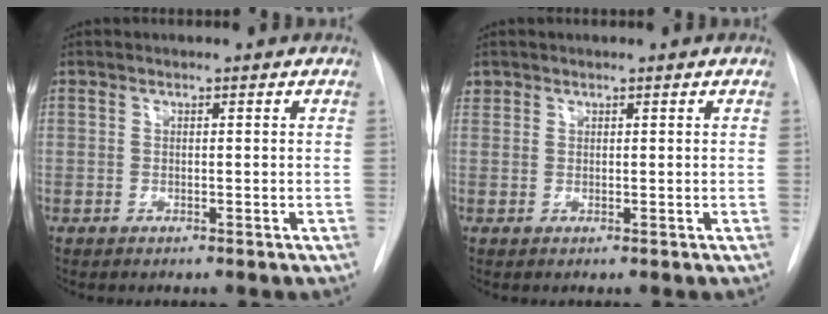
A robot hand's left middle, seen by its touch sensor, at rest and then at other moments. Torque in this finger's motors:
{"motor_torque": [-0.07, -0.07, 0.05, -0.03]}